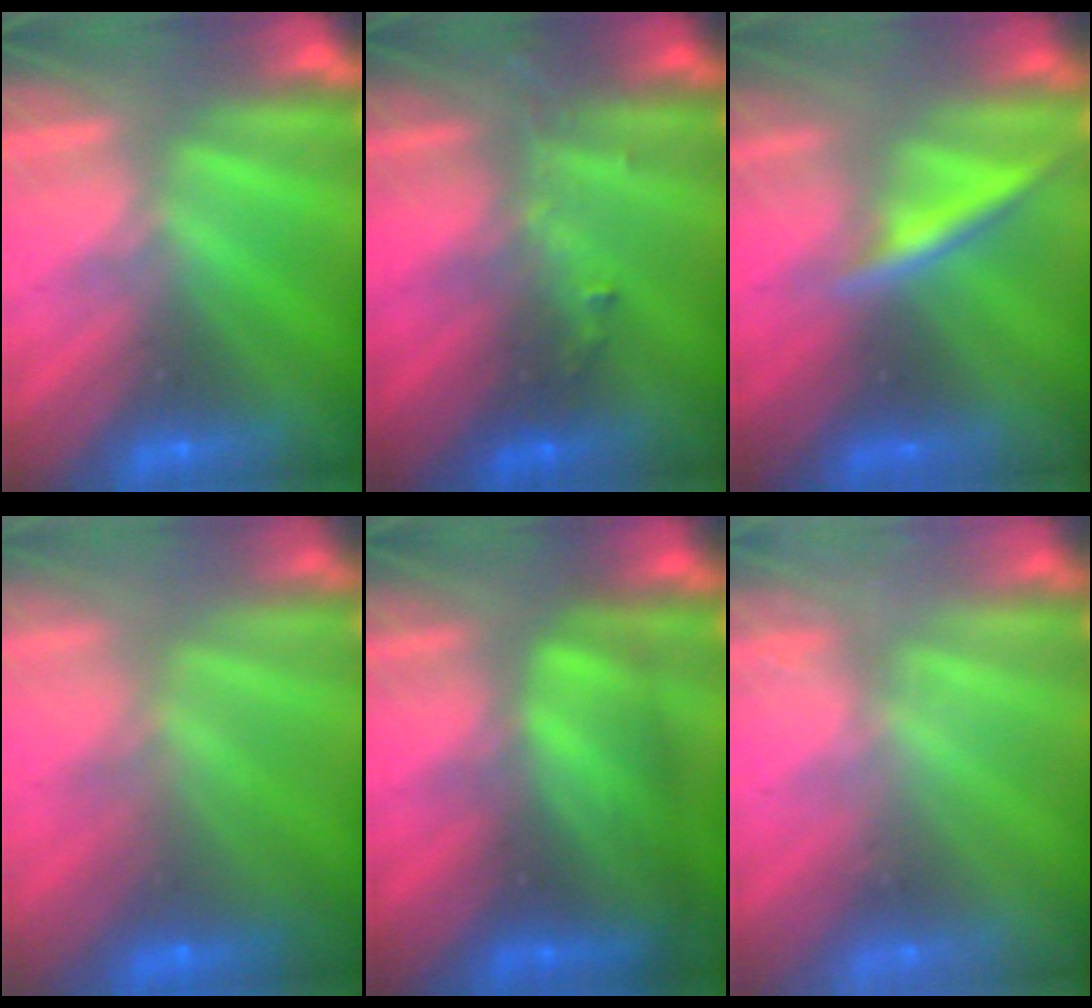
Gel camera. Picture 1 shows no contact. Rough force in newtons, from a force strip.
{"total": 2.9}
{"total": 2.4}
{"total": 7.1}
{"total": 7.8}
{"total": 2.7}